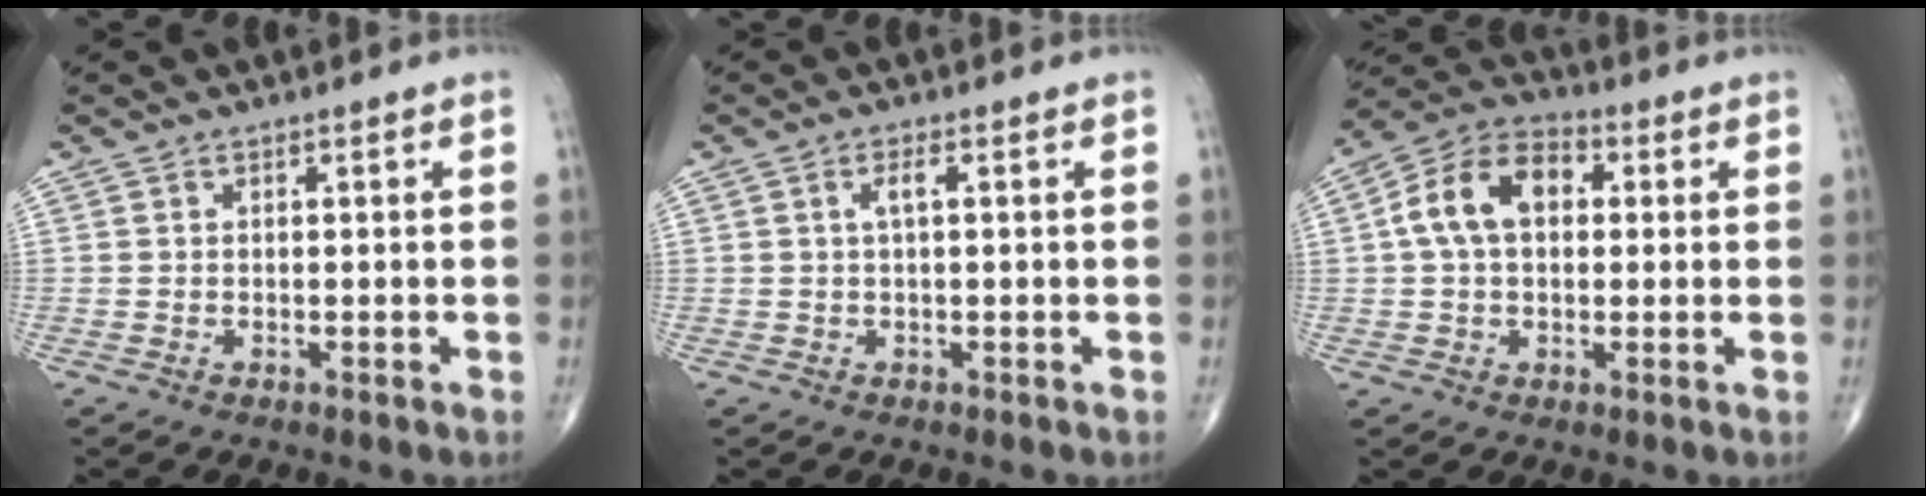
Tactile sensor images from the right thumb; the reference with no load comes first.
{"total": 1.9, "force": [0.4, 0.5, 1.8], "torque": [-0.044, 0.006, 0.007]}
{"total": 11.9, "force": [1.9, 7.8, 8.8], "torque": [-0.153, 0.029, 0.024]}